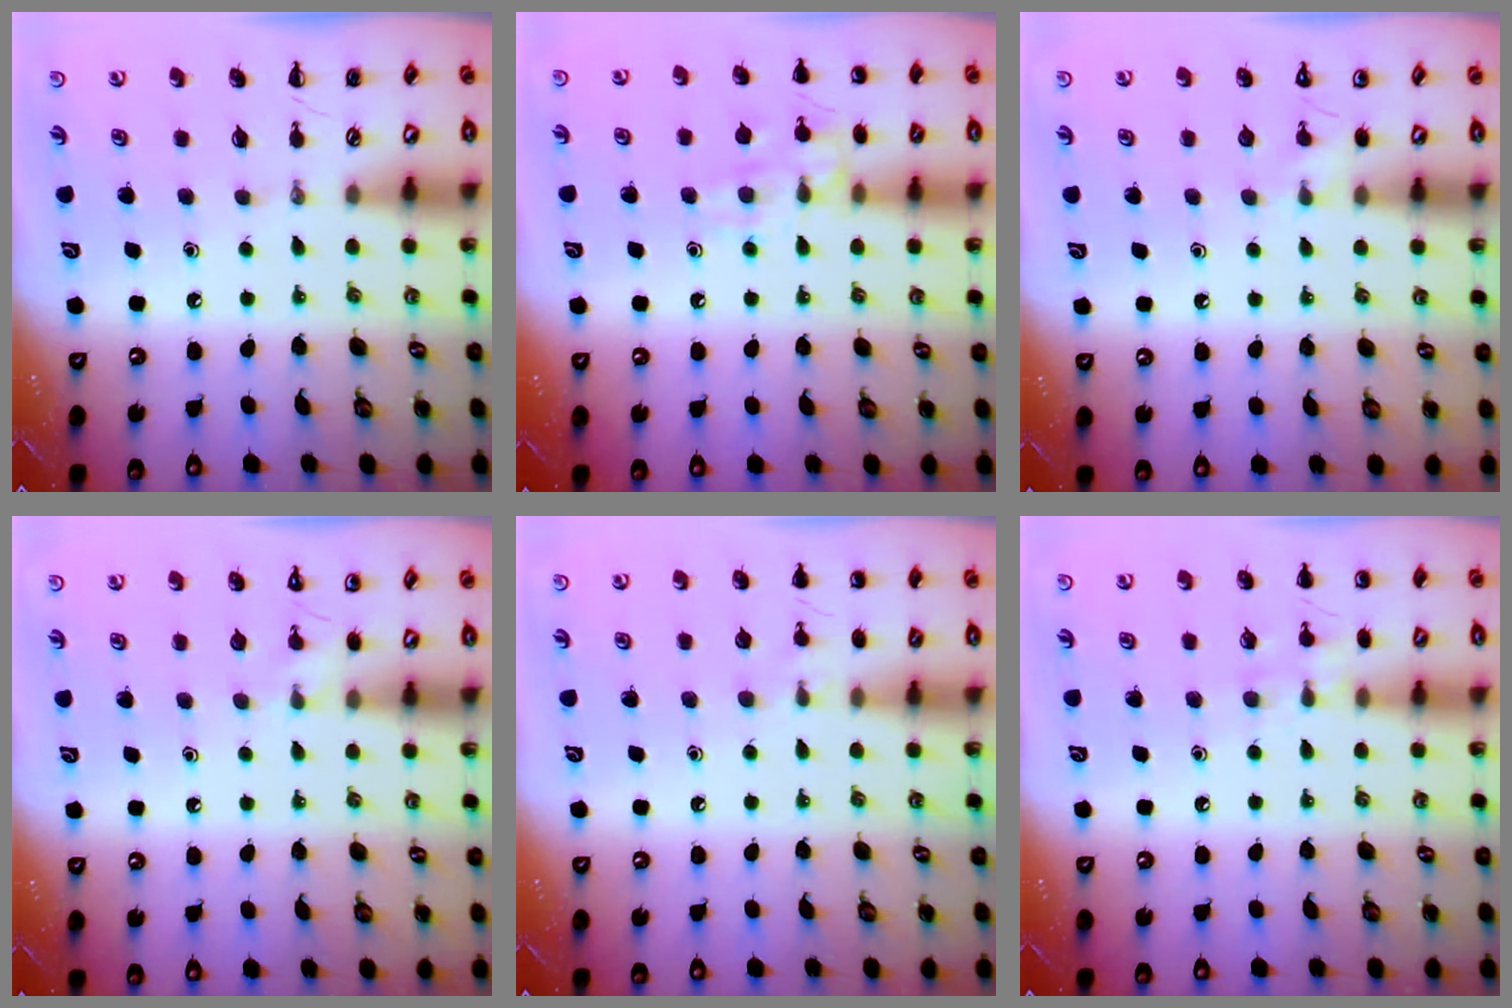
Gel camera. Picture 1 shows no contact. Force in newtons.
{"total": 10.5, "press": 10.4, "slide": 1.0}
{"total": 3.5, "press": 3.3, "slide": 1.3}
{"total": 3.5, "press": 3.3, "slide": 1.3}
{"total": 6.6, "press": 6.4, "slide": 1.9}
{"total": 7.2, "press": 7.0, "slide": 1.8}